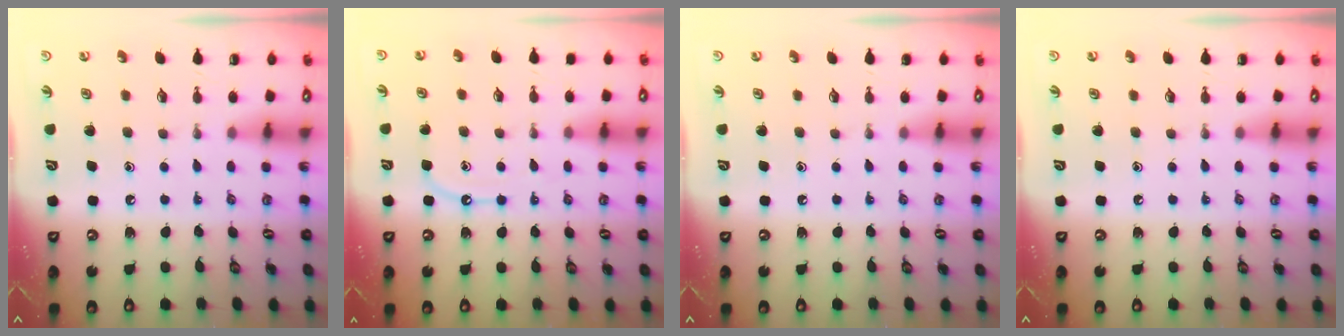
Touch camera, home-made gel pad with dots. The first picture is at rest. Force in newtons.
{"total": 8.2, "press": 8.1, "slide": 0.9}
{"total": 0.0}
{"total": 0.0}